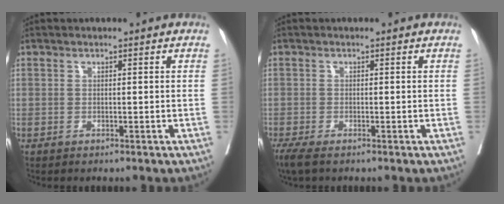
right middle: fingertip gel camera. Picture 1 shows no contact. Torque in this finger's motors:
{"motor_torque": [0.78, -0.79, 0.23, 0.07]}